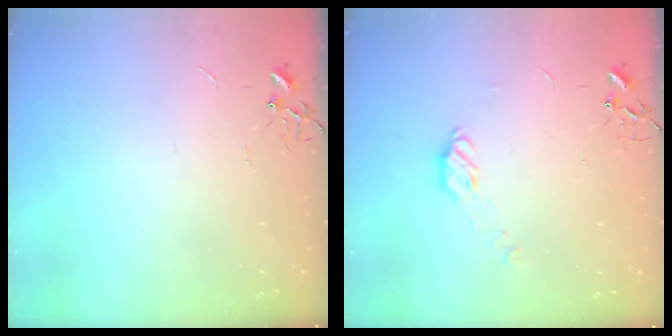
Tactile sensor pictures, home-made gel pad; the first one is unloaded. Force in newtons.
{"total": 6.3, "press": 6.3, "slide": 0.5}